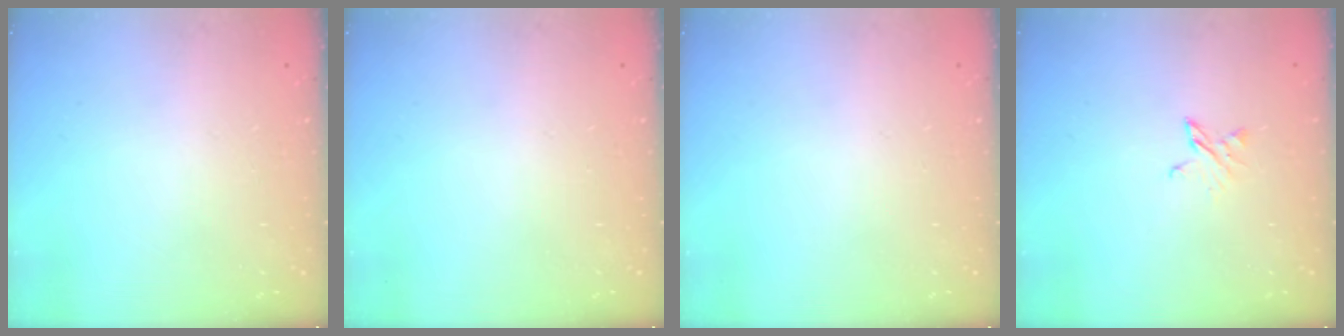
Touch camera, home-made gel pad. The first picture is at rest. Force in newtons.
{"total": 0.0}
{"total": 0.0}
{"total": 3.7, "press": 3.6, "slide": 0.4}